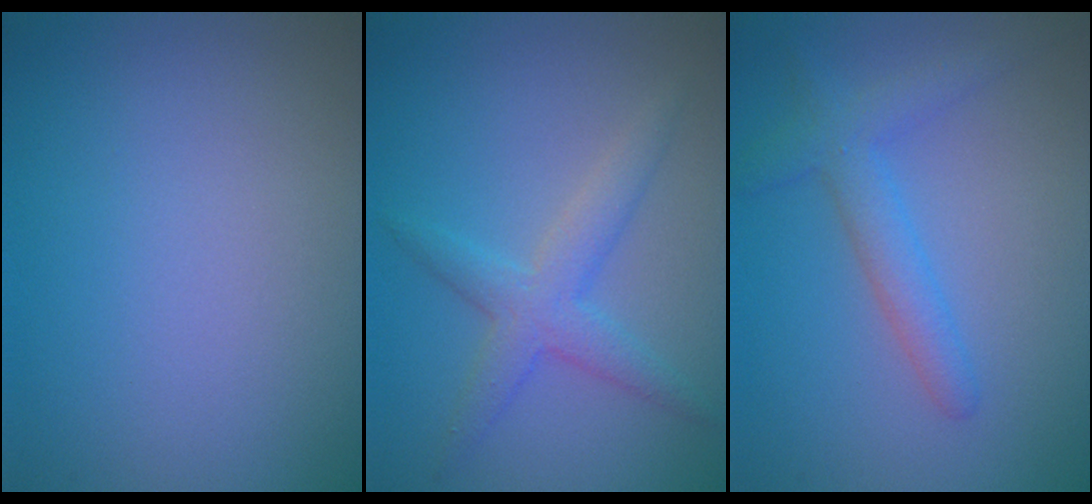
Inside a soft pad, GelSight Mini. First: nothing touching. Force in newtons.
{"total": 3.0, "press": 3.0, "slide": 0.1}
{"total": 2.8, "press": 2.8, "slide": 0.3}